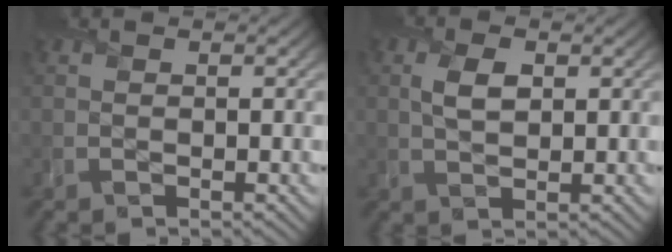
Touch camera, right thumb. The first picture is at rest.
{"total": 3.1, "force": [1.0, 1.7, 2.4], "torque": [-0.055, 0.000, 0.018]}